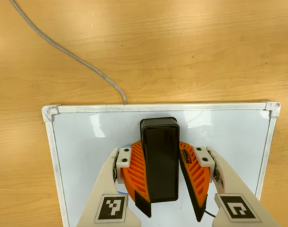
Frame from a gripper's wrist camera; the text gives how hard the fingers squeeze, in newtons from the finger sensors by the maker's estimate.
{"total": 12.0, "left": 13.5, "right": 10.5}